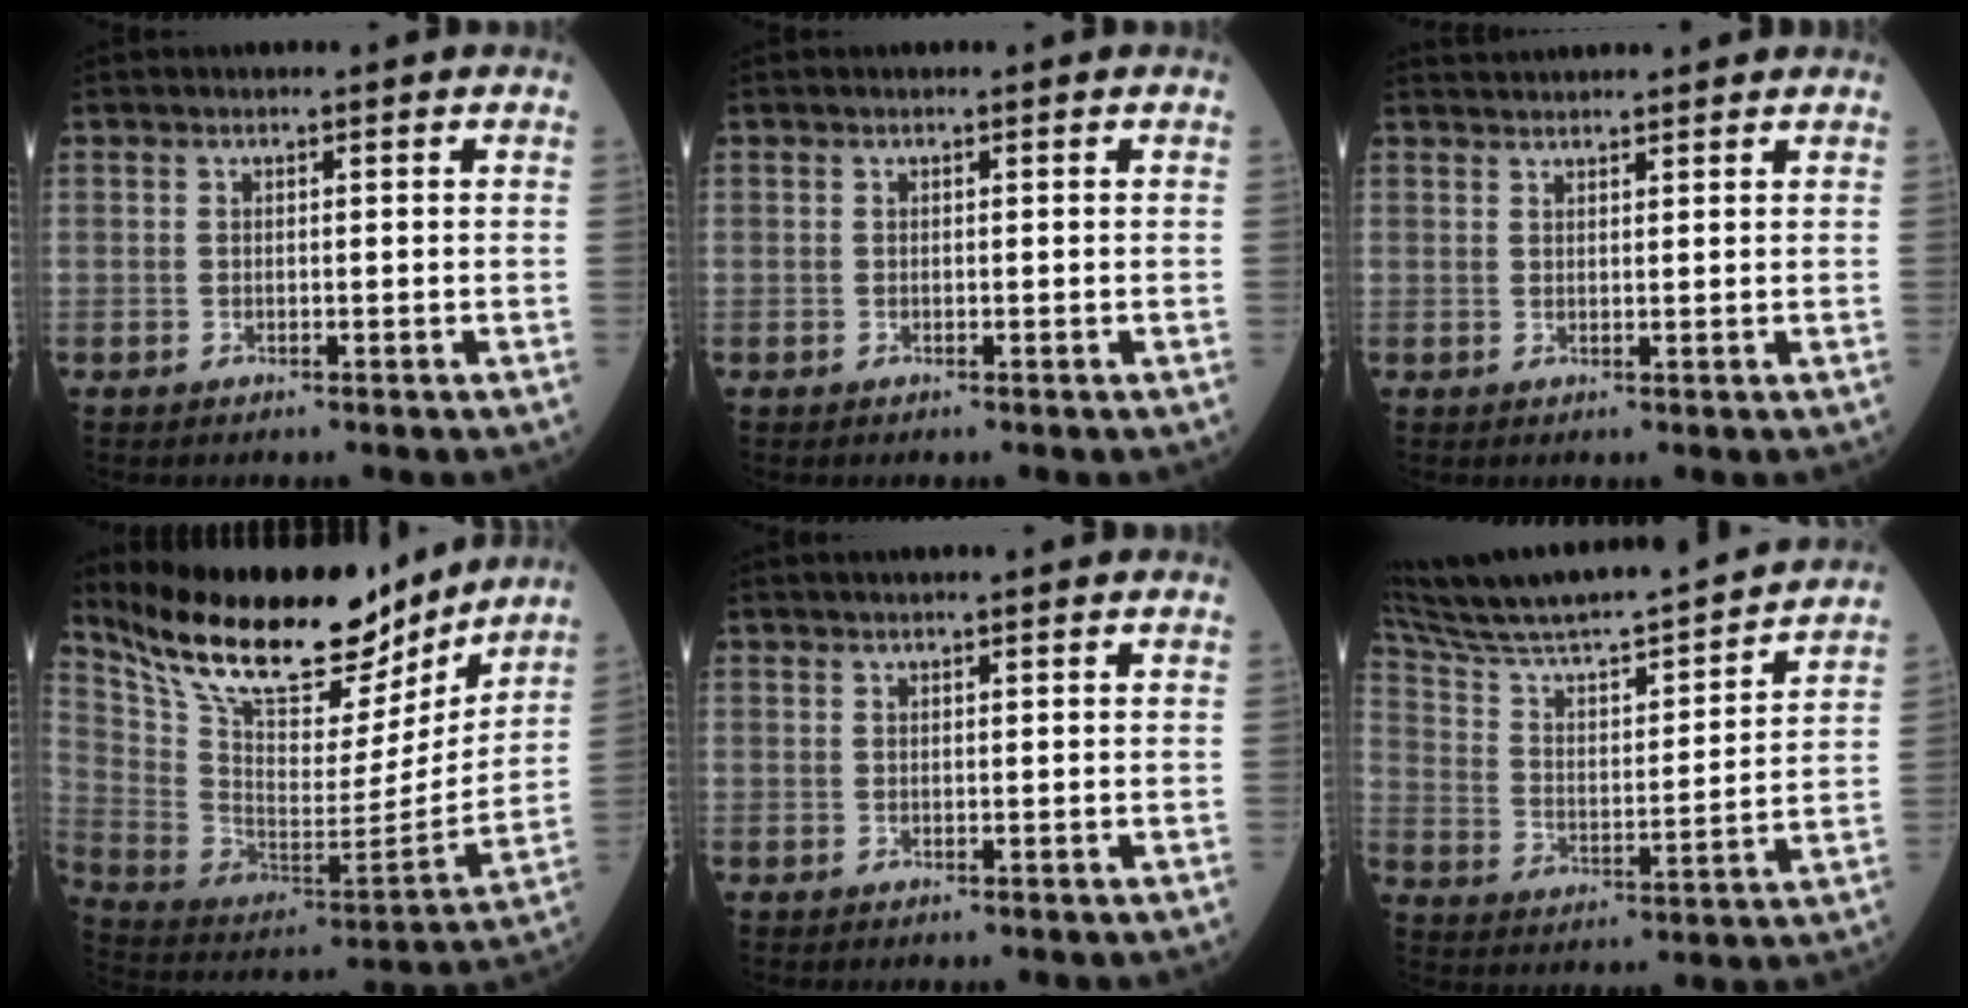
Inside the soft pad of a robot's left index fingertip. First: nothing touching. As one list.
[{"total": 0.0}, {"total": 6.3, "force": [6.0, 0.7, 1.6], "torque": [-0.017, 0.036, 0.086]}, {"total": 24.9, "force": [20.9, 7.2, 11.5], "torque": [-0.202, -0.017, 0.333]}, {"total": 3.5, "force": [3.1, 0.1, 1.6], "torque": [-0.012, 0.028, 0.044]}, {"total": 26.9, "force": [23.9, 2.7, 12.0], "torque": [-0.204, -0.003, 0.357]}]